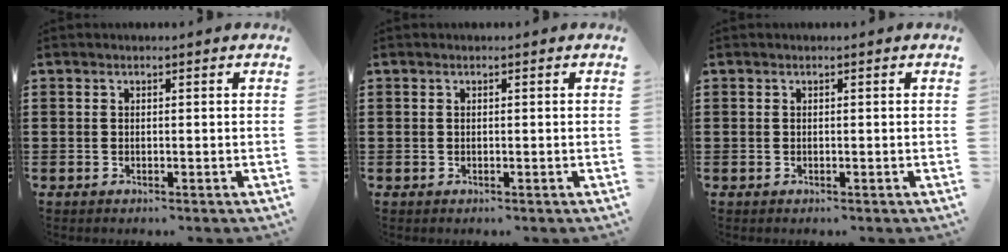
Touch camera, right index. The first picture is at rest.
{"total": 0.0}
{"total": 0.0}